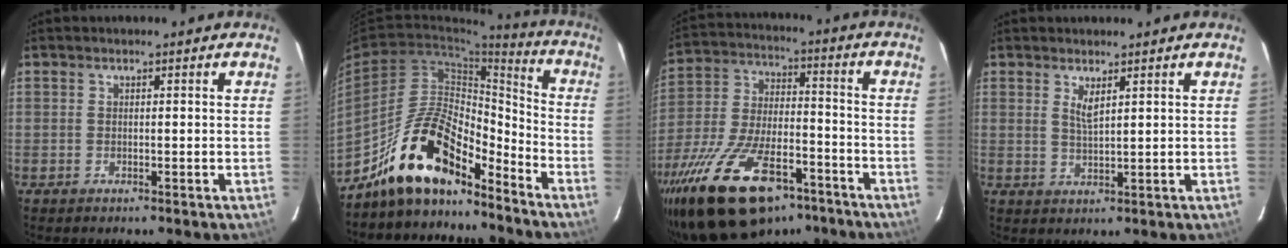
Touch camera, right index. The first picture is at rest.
{"total": 16.1, "force": [-12.7, 5.4, 8.3], "torque": [-0.160, 0.019, -0.228]}
{"total": 25.1, "force": [-16.4, 11.2, 15.4], "torque": [-0.308, -0.025, -0.266]}
{"total": 2.5, "force": [1.4, 0.4, 2.1], "torque": [-0.037, -0.004, 0.024]}